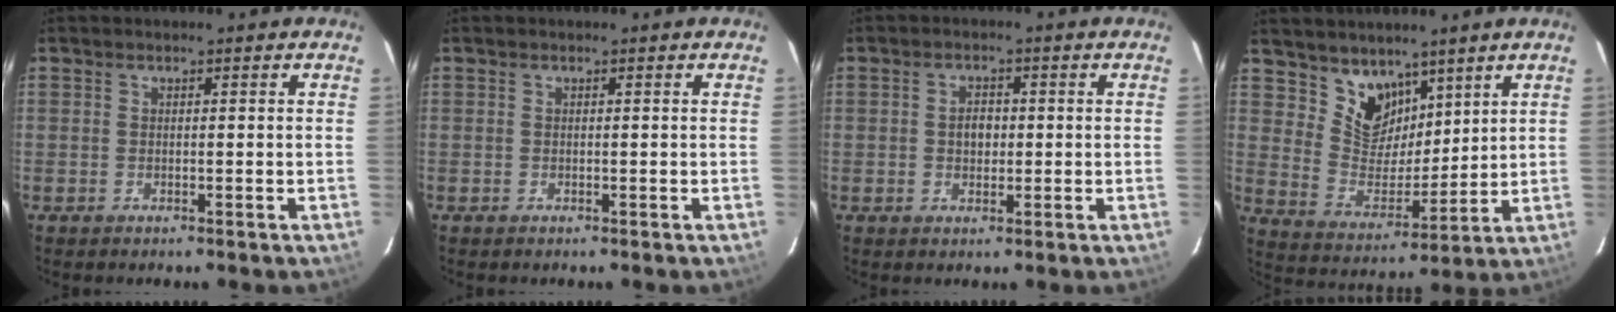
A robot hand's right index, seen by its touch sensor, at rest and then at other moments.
{"total": 0.0}
{"total": 2.9, "force": [0.0, 2.2, 1.9], "torque": [-0.031, 0.007, 0.000]}
{"total": 9.7, "force": [6.8, 6.2, 3.2], "torque": [-0.055, -0.006, 0.139]}